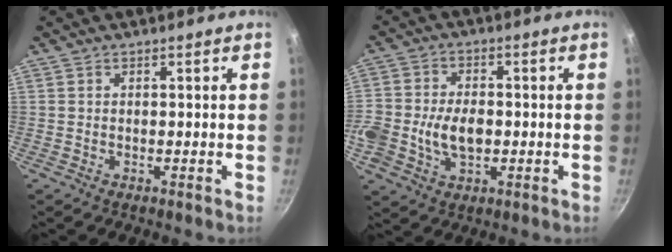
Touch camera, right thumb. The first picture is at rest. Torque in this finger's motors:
{"motor_torque": [-0.17, -0.17, 0.42, 0.43, 0.00]}